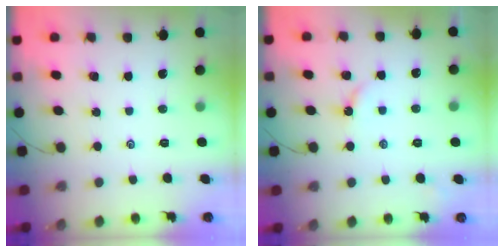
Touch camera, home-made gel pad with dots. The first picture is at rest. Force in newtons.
{"total": 2.6, "press": 2.6, "slide": 0.4}